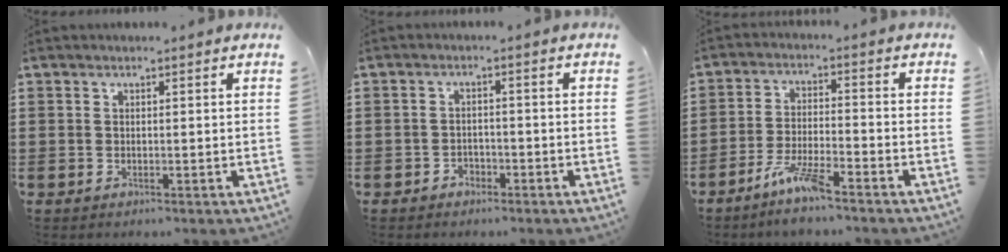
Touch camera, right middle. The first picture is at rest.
{"total": 1.7, "force": [-1.4, 0.9, 0.1], "torque": [-0.009, 0.000, -0.032]}
{"total": 6.0, "force": [-4.5, 0.7, 3.9], "torque": [-0.089, -0.007, -0.088]}